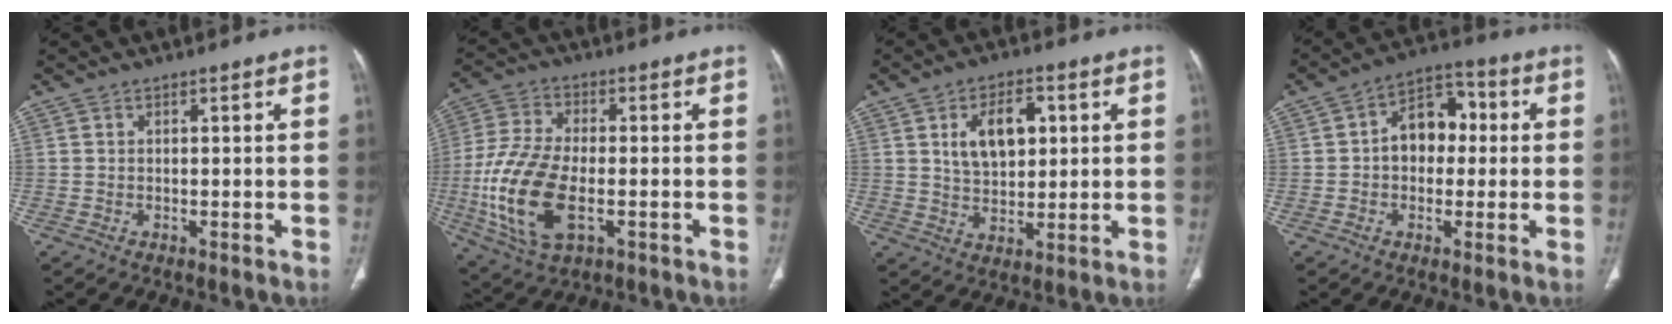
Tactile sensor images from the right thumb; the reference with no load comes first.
{"total": 16.5, "force": [-3.5, 8.4, 13.8], "torque": [-0.297, 0.004, -0.059]}
{"total": 9.7, "force": [2.8, 5.8, 7.3], "torque": [-0.097, -0.005, 0.051]}
{"total": 10.0, "force": [0.6, 7.1, 7.0], "torque": [-0.071, 0.029, 0.000]}